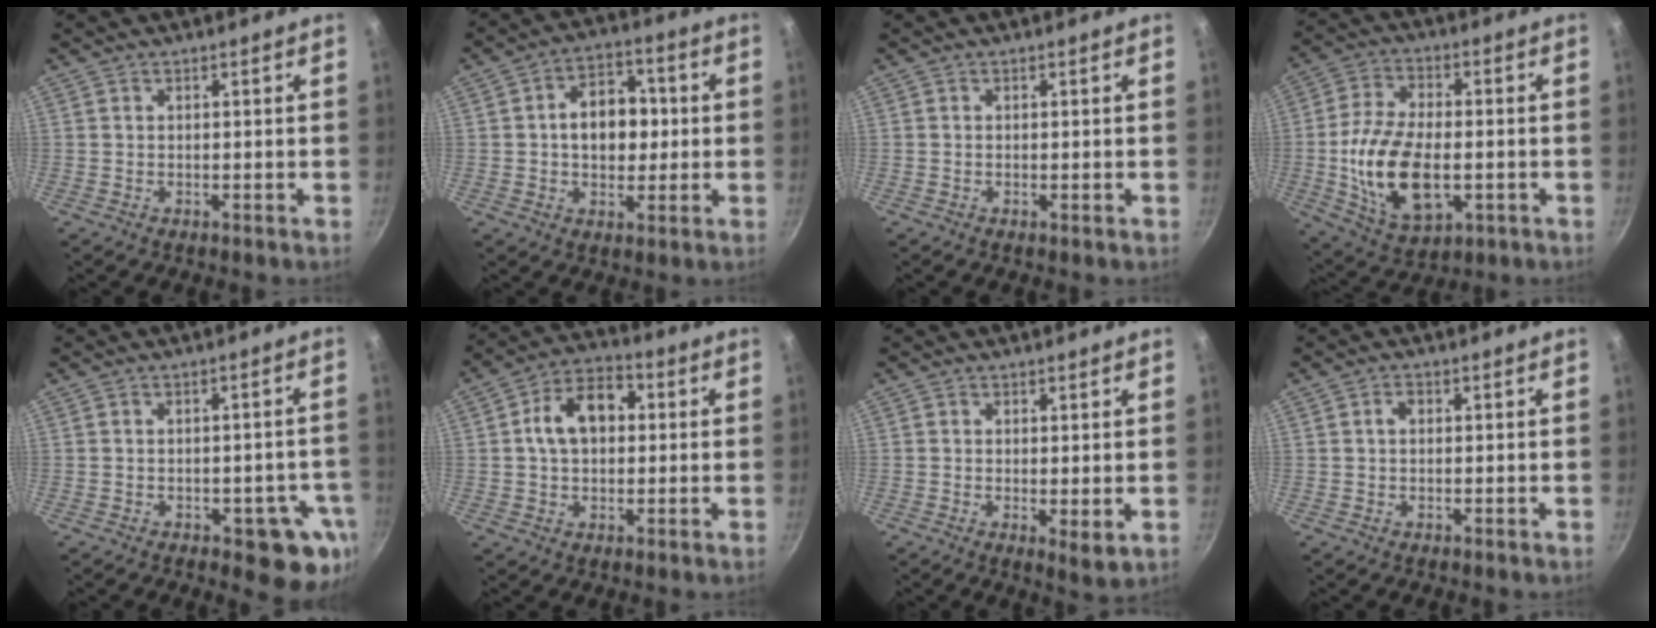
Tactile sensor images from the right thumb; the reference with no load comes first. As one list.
[{"total": 10.9, "force": [0.5, 7.8, 7.6], "torque": [-0.074, 0.015, 0.000]}, {"total": 0.0}, {"total": 17.1, "force": [-2.6, 9.6, 14.0], "torque": [-0.251, 0.011, -0.039]}, {"total": 9.5, "force": [-3.5, 4.6, 7.5], "torque": [-0.041, 0.013, -0.040]}, {"total": 11.1, "force": [1.4, 7.7, 7.9], "torque": [-0.098, 0.026, 0.008]}, {"total": 3.5, "force": [0.1, 1.3, 3.2], "torque": [-0.050, -0.017, 0.002]}, {"total": 1.6, "force": [0.2, 1.2, 1.1], "torque": [-0.017, 0.005, 0.002]}]